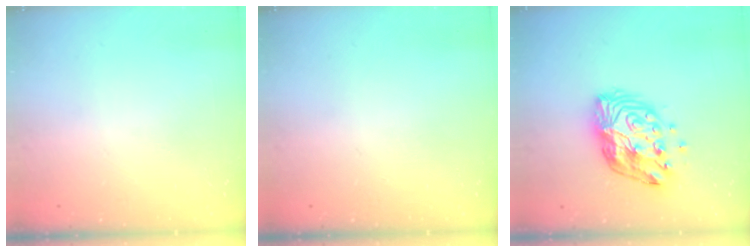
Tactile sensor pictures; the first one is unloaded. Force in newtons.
{"total": 0.0}
{"total": 12.9, "press": 12.9, "slide": 0.9}